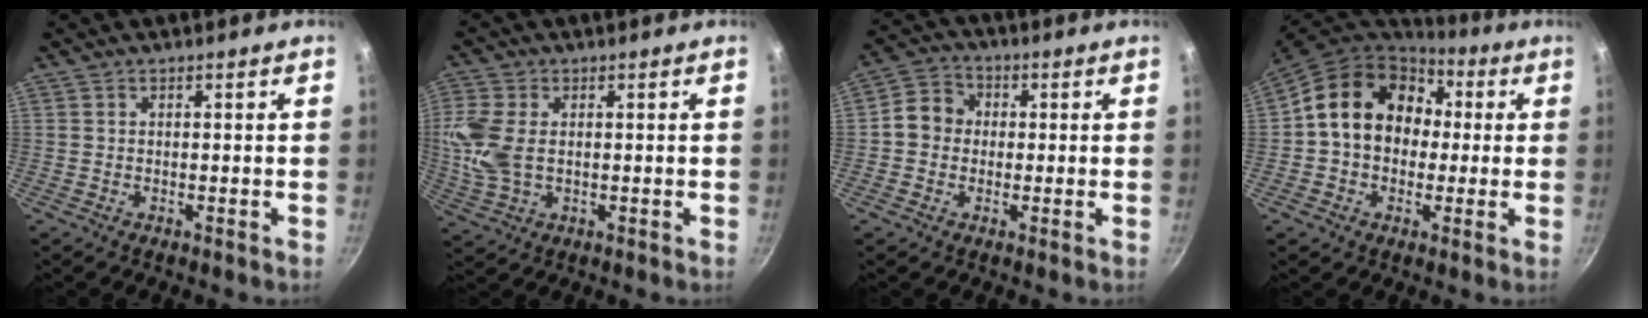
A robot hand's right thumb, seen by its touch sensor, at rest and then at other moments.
{"total": 9.0, "force": [0.5, 5.6, 7.0], "torque": [-0.157, 0.001, 0.011]}
{"total": 6.4, "force": [0.0, 5.7, 2.9], "torque": [-0.022, 0.014, -0.019]}
{"total": 17.4, "force": [2.3, 14.0, 10.1], "torque": [-0.141, 0.041, 0.025]}